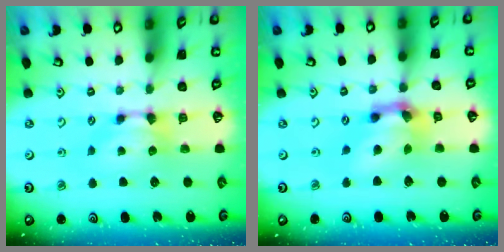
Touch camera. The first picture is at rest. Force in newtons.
{"total": 6.1, "press": 5.6, "slide": 2.5}